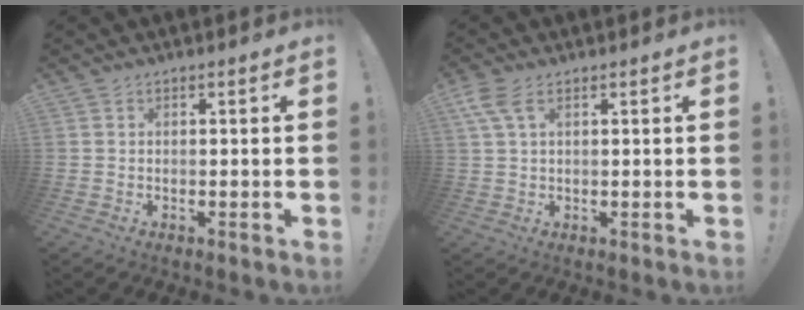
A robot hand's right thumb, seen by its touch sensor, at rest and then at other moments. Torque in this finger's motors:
{"motor_torque": [-0.13, 0.15, 0.46, 0.37, 0.02]}